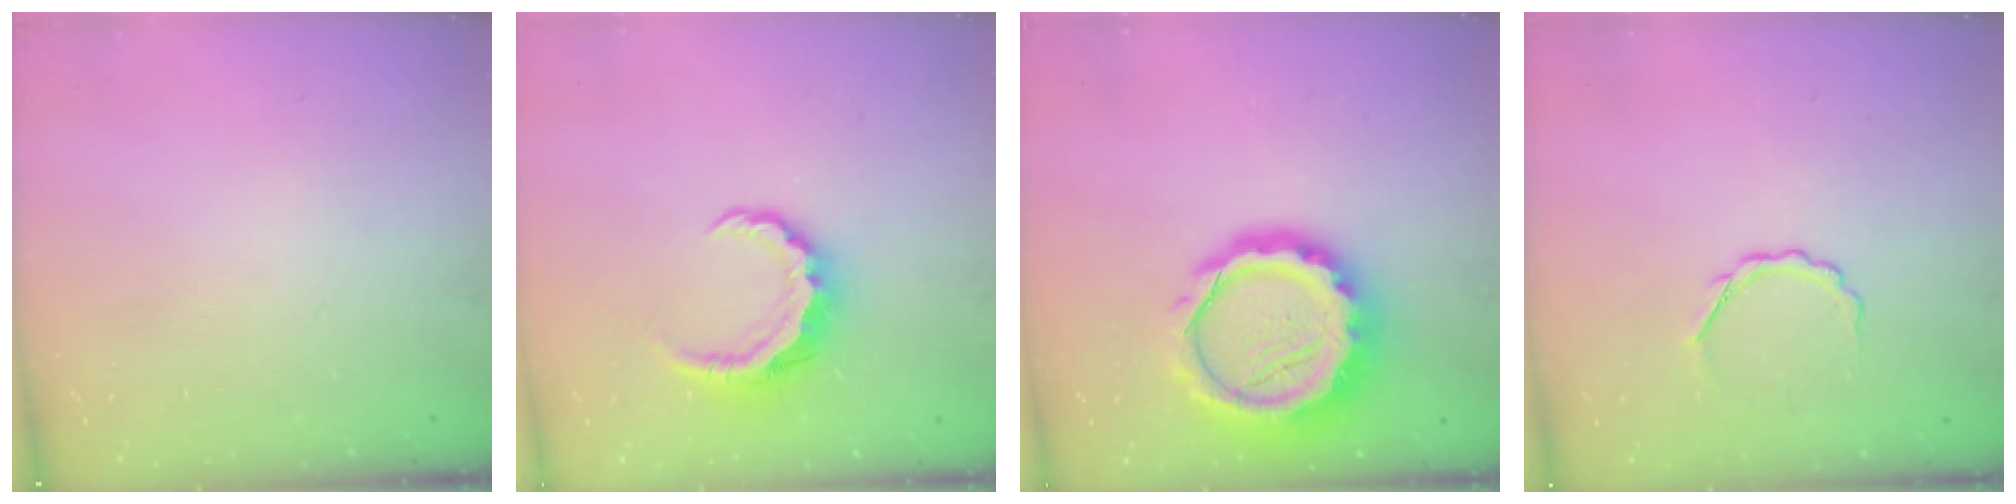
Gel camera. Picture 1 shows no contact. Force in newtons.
{"total": 8.4, "press": 8.3, "slide": 1.2}
{"total": 19.6, "press": 19.1, "slide": 4.1}
{"total": 3.4, "press": 3.2, "slide": 1.0}